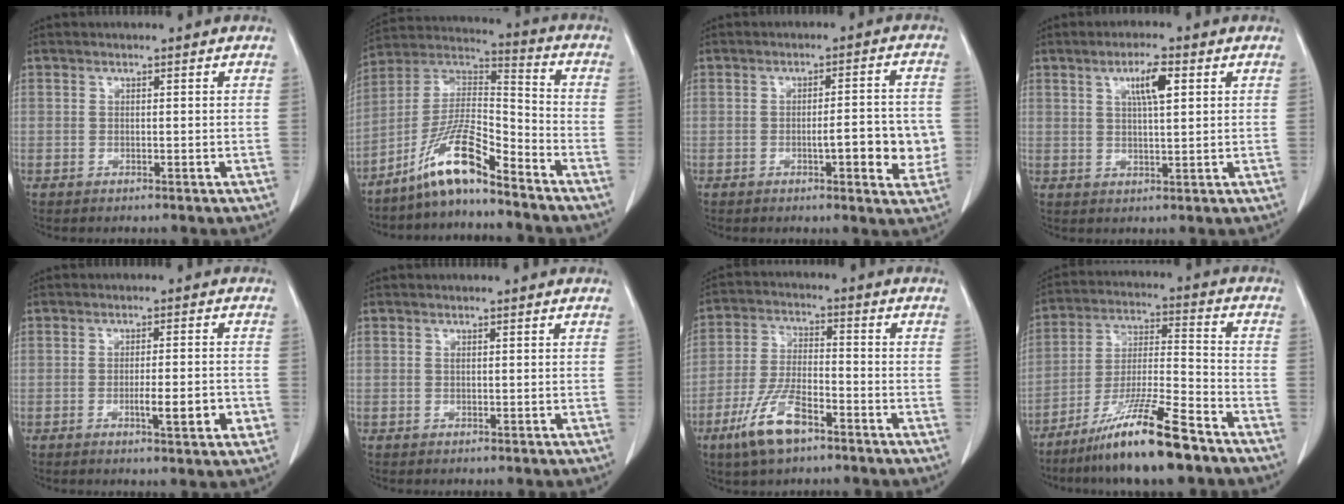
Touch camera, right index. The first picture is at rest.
{"total": 11.9, "force": [-8.7, 1.2, 8.0], "torque": [-0.162, 0.012, -0.165]}
{"total": 7.8, "force": [-1.7, 1.8, 7.4], "torque": [-0.092, 0.009, -0.021]}
{"total": 5.0, "force": [2.0, 0.8, 4.6], "torque": [-0.081, 0.002, 0.035]}
{"total": 5.8, "force": [-1.8, 0.7, 5.5], "torque": [-0.081, -0.003, -0.022]}
{"total": 0.0}
{"total": 9.7, "force": [-5.8, 3.1, 7.1], "torque": [-0.152, -0.007, -0.108]}
{"total": 14.8, "force": [-10.4, 0.8, 10.5], "torque": [-0.202, -0.025, -0.188]}